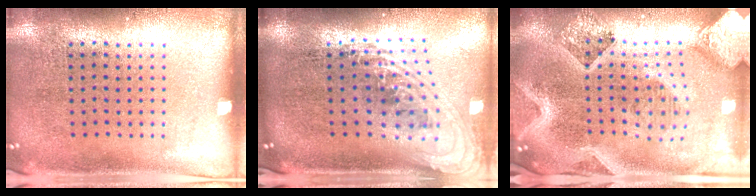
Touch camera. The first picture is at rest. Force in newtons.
{"total": 2.3, "press": 1.7, "slide": 1.6}
{"total": 3.9, "press": 3.1, "slide": 2.4}